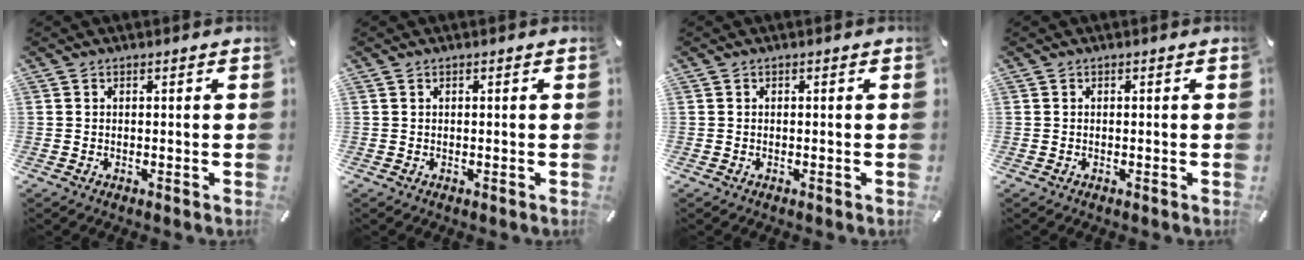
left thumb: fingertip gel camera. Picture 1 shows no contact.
{"total": 0.0}
{"total": 0.0}
{"total": 0.0}